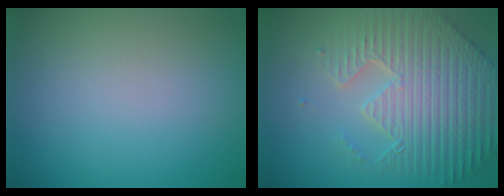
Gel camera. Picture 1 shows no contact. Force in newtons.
{"total": 8.5, "press": 6.1, "slide": 5.8}